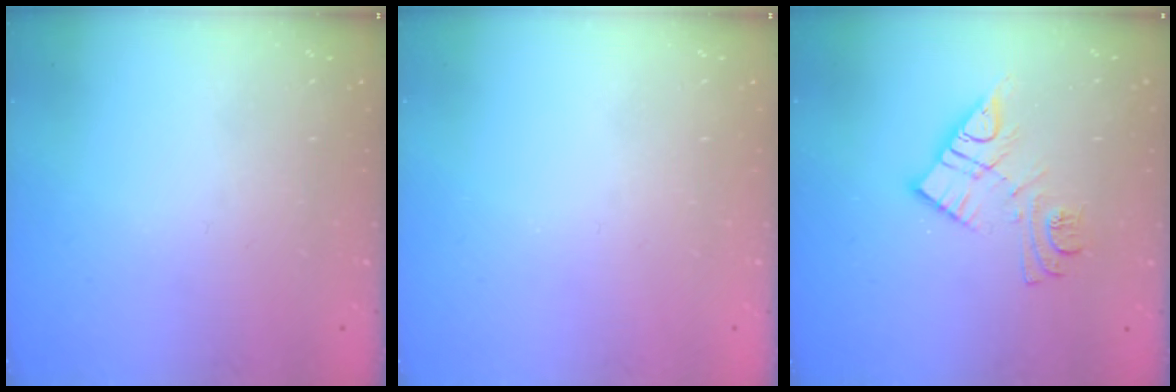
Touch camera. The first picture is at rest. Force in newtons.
{"total": 0.0}
{"total": 11.7, "press": 11.7, "slide": 0.9}